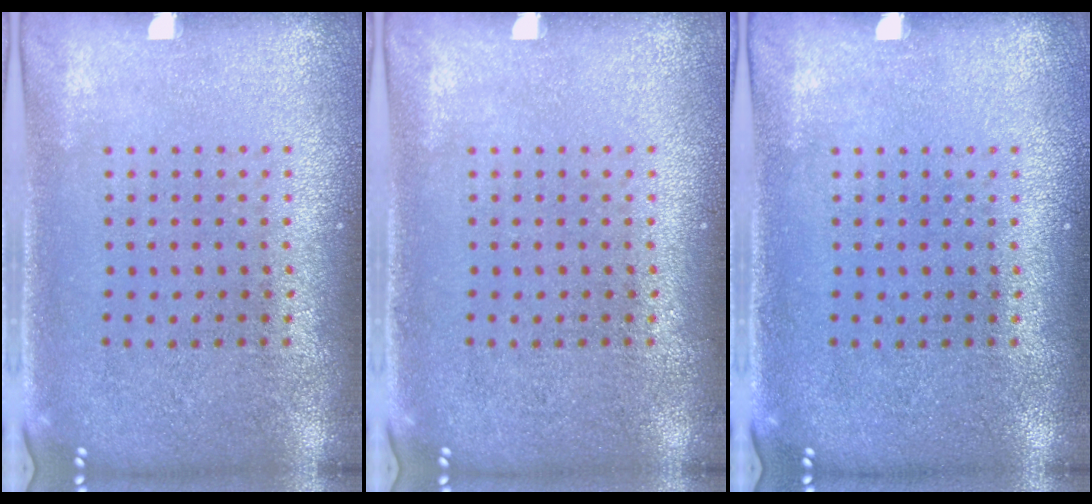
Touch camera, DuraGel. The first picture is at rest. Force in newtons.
{"total": 0.0}
{"total": 0.0}